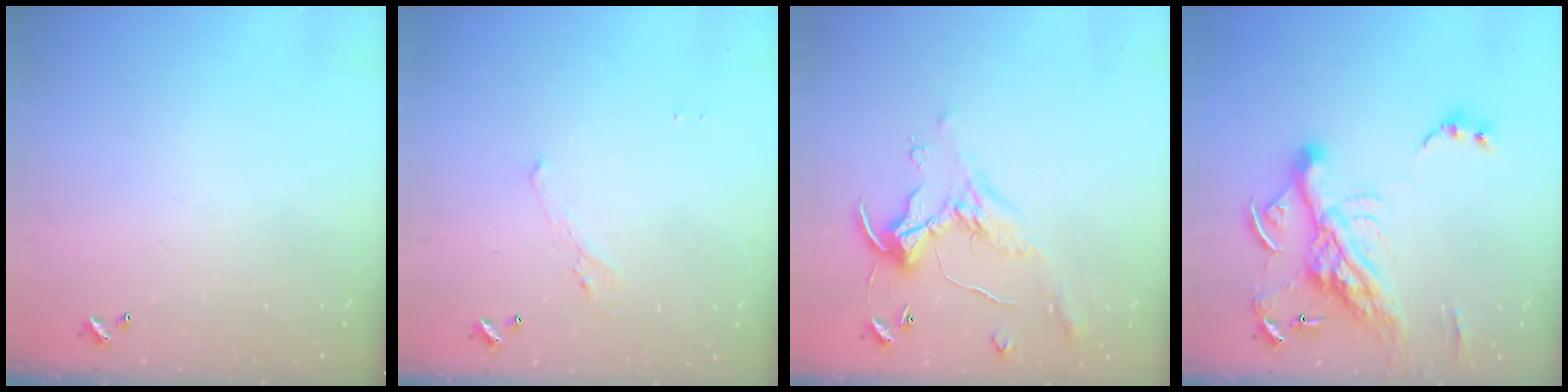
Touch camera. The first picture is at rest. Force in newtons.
{"total": 0.8, "press": 0.4, "slide": 0.7}
{"total": 1.1, "press": 0.8, "slide": 0.9}
{"total": 18.2, "press": 18.0, "slide": 2.7}